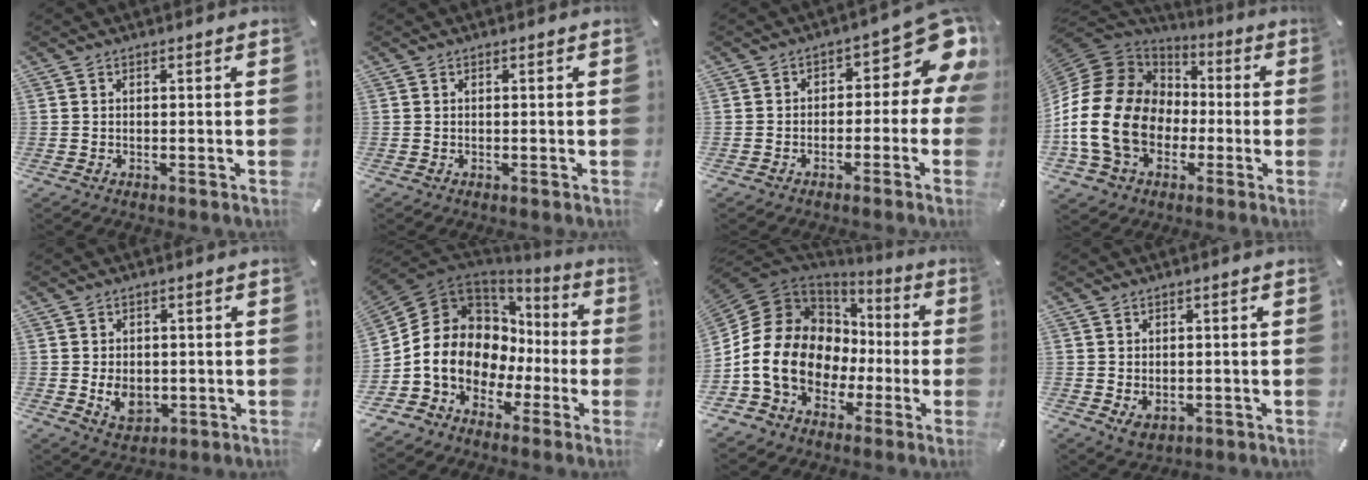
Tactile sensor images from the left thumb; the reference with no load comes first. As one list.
[{"total": 0.0}, {"total": 10.8, "force": [3.1, 5.9, 8.5], "torque": [-0.101, -0.026, 0.051]}, {"total": 21.2, "force": [-4.4, 16.8, 12.1], "torque": [-0.274, 0.026, -0.075]}, {"total": 6.5, "force": [-1.0, 5.2, 3.7], "torque": [-0.069, -0.001, -0.018]}, {"total": 12.4, "force": [-1.6, 11.0, 5.5], "torque": [-0.127, -0.018, -0.030]}, {"total": 16.1, "force": [-3.6, 13.4, 8.2], "torque": [-0.187, 0.003, -0.065]}, {"total": 2.4, "force": [-0.2, 2.1, 1.1], "torque": [-0.009, -0.001, 0.000]}]